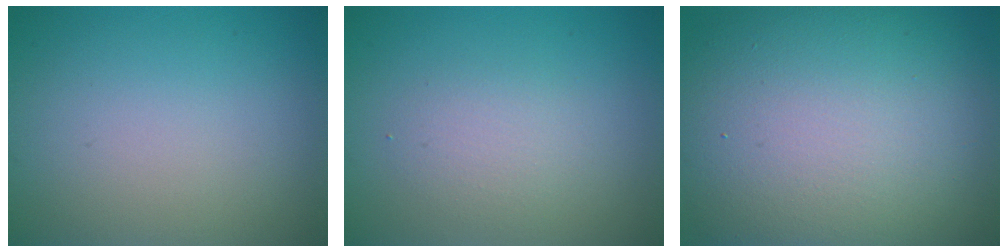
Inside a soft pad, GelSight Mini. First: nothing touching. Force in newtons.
{"total": 1.9, "press": 1.9, "slide": 0.1}
{"total": 15.5, "press": 15.5, "slide": 1.0}